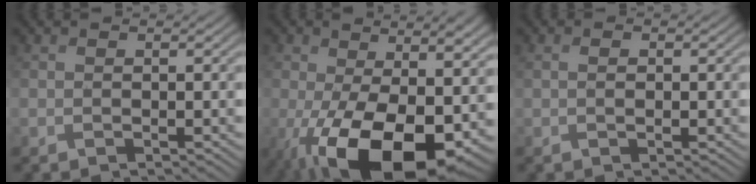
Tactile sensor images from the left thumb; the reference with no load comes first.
{"total": 18.7, "force": [-4.4, 9.8, 15.3], "torque": [-0.260, -0.054, -0.046]}
{"total": 1.3, "force": [0.2, 0.8, 1.1], "torque": [-0.013, -0.001, 0.004]}